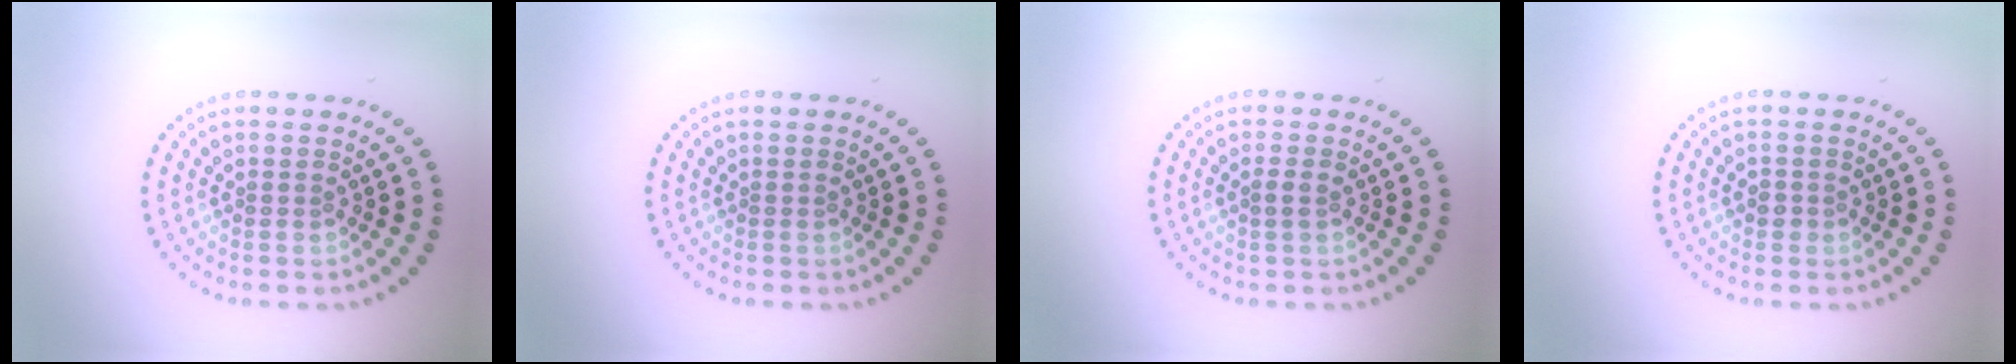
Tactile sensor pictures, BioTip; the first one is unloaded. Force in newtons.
{"total": 0.0}
{"total": 1.1, "press": 1.1, "slide": 0.3}
{"total": 0.9, "press": 0.8, "slide": 0.5}